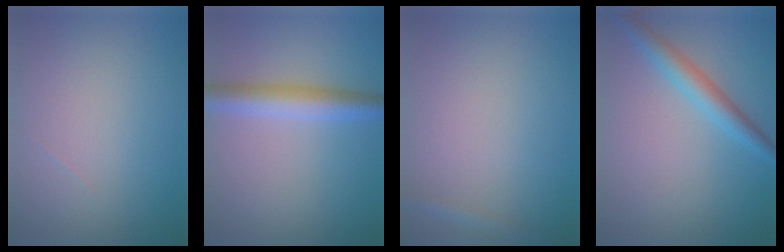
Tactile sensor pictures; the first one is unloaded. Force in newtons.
{"total": 3.9, "press": 3.9, "slide": 0.1}
{"total": 0.9, "press": 0.9, "slide": 0.1}
{"total": 3.1, "press": 3.1, "slide": 0.1}